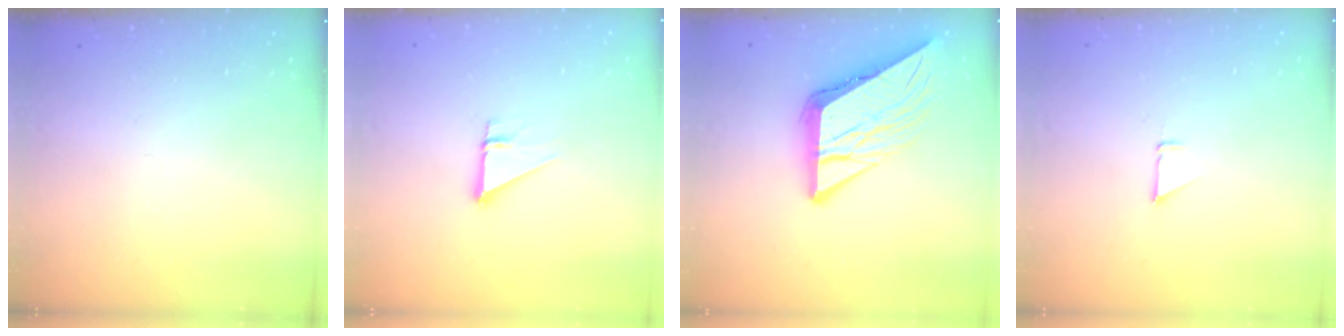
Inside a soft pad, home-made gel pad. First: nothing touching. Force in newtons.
{"total": 2.7, "press": 2.7, "slide": 0.2}
{"total": 11.2, "press": 11.2, "slide": 1.1}
{"total": 0.9, "press": 0.9, "slide": 0.1}